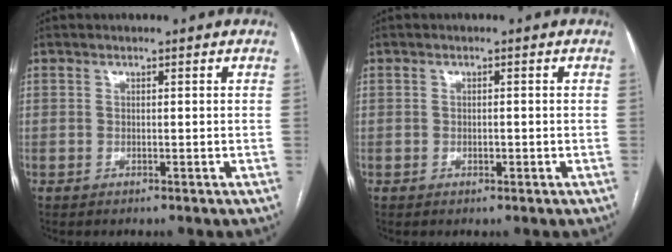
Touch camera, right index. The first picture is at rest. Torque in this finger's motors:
{"motor_torque": [0.09, 0.17, 0.05, -0.01]}